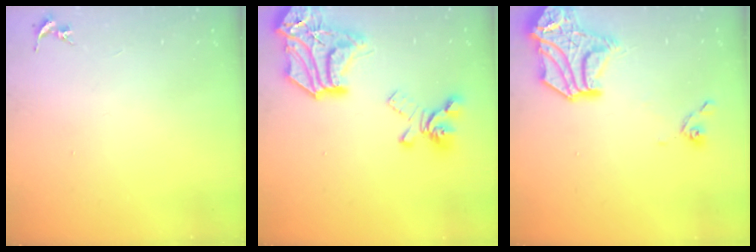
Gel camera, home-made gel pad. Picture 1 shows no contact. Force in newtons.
{"total": 24.6, "press": 24.6, "slide": 0.7}
{"total": 17.1, "press": 17.0, "slide": 1.5}